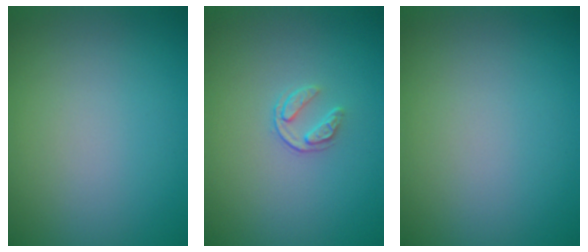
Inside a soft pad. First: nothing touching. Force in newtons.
{"total": 1.6, "press": 1.0, "slide": 1.2}
{"total": 0.0}